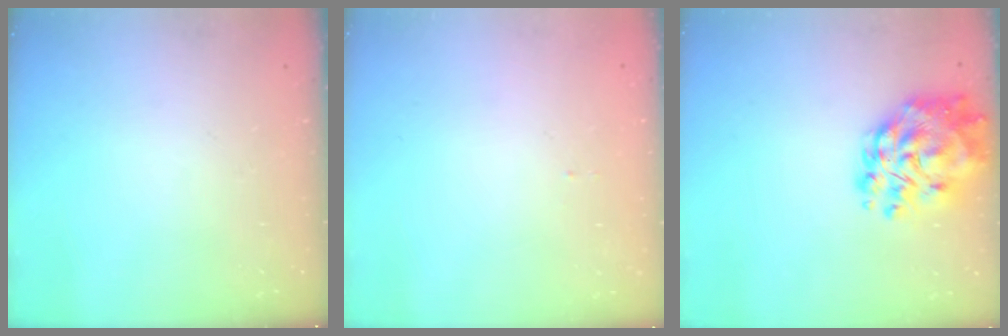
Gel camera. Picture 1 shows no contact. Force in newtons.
{"total": 1.0, "press": 1.0, "slide": 0.1}
{"total": 15.7, "press": 15.2, "slide": 4.0}